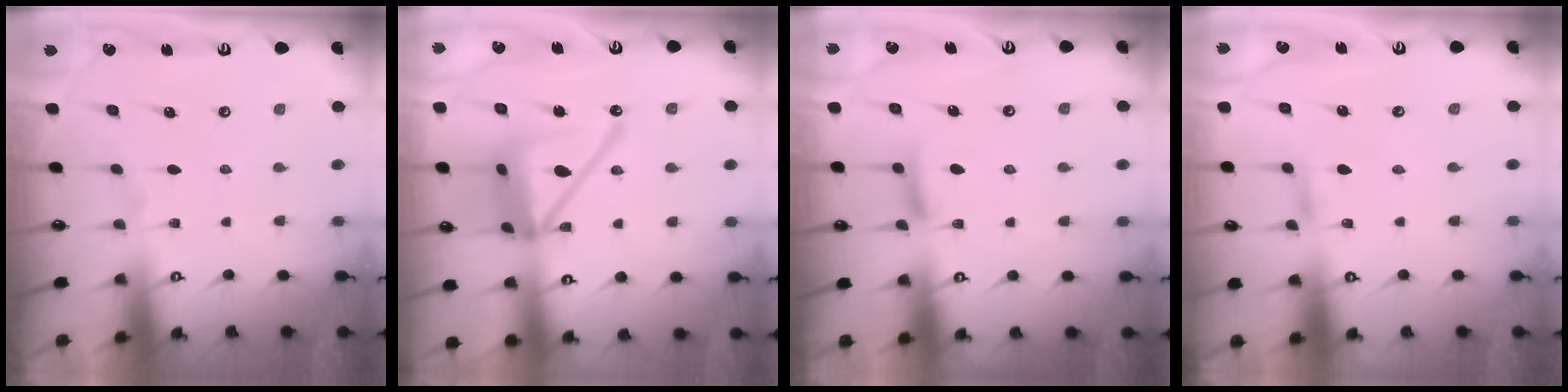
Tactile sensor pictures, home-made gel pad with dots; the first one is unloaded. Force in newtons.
{"total": 17.6, "press": 17.5, "slide": 1.7}
{"total": 6.8, "press": 6.7, "slide": 0.9}
{"total": 2.3, "press": 2.3, "slide": 0.2}